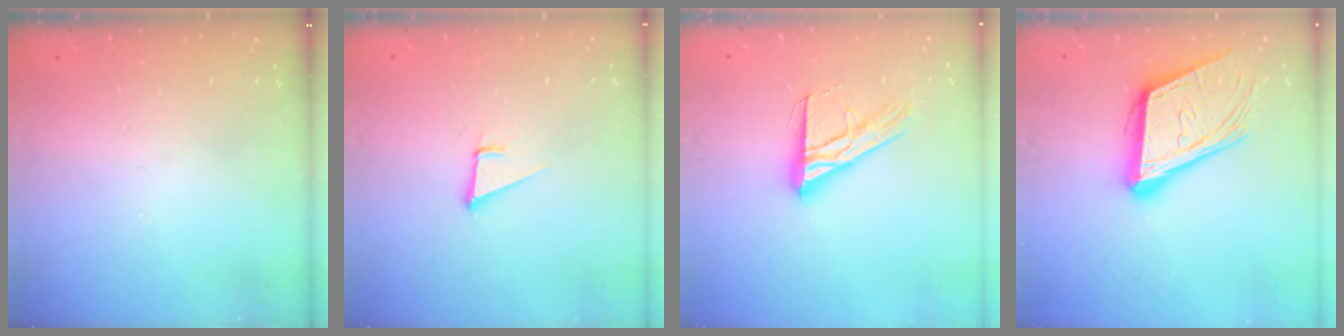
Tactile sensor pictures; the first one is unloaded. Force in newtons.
{"total": 3.7, "press": 2.9, "slide": 2.3}
{"total": 14.0, "press": 14.0, "slide": 1.0}
{"total": 18.8, "press": 18.4, "slide": 4.2}